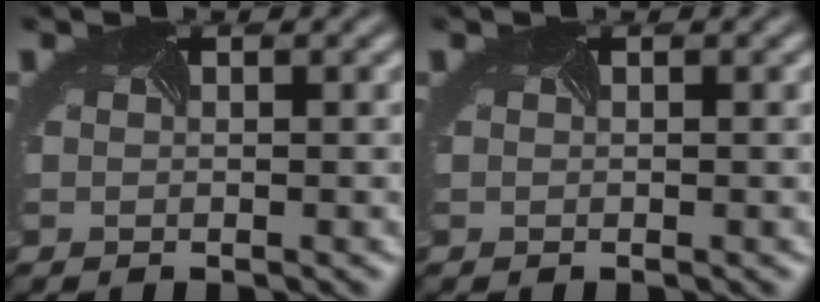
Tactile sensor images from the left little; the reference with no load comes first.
{"total": 0.0}